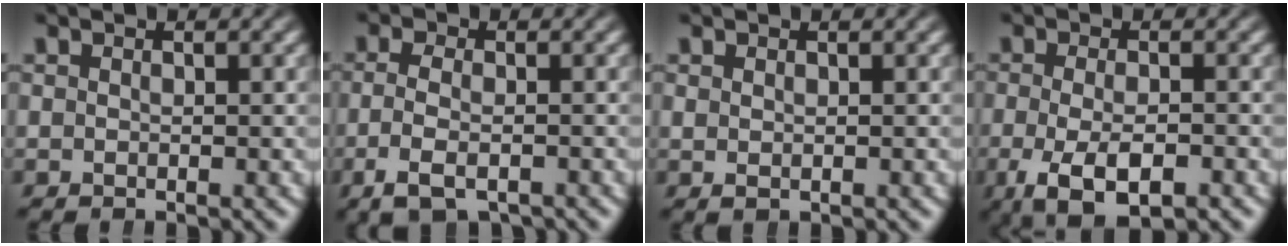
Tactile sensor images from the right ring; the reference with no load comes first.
{"total": 3.4, "force": [-1.9, 1.5, 2.4], "torque": [-0.051, -0.015, -0.021]}
{"total": 0.6, "force": [0.4, -0.2, 0.5], "torque": [-0.003, -0.005, 0.015]}
{"total": 7.0, "force": [-3.5, 3.2, 5.2], "torque": [-0.096, -0.033, -0.034]}